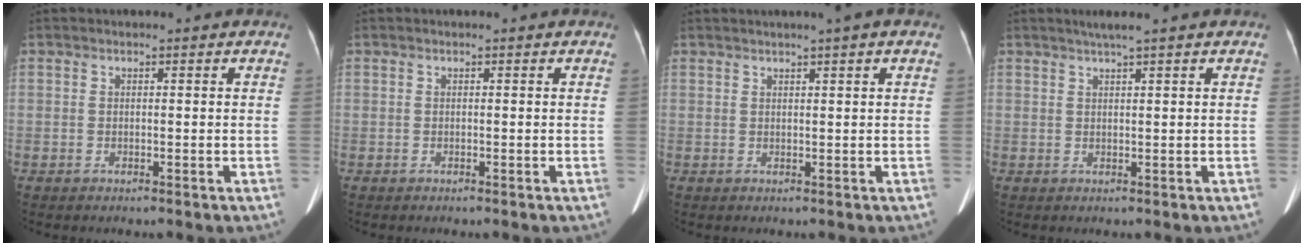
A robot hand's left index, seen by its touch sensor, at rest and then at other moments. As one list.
[{"total": 0.0}, {"total": 2.3, "force": [1.5, -0.3, 1.8], "torque": [-0.031, 0.012, 0.025]}, {"total": 2.3, "force": [1.7, -0.6, 1.5], "torque": [-0.027, 0.006, 0.030]}]